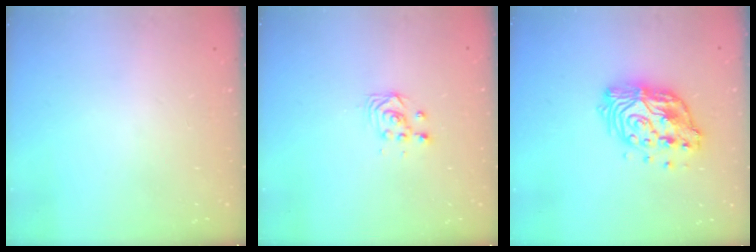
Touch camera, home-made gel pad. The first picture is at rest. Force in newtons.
{"total": 3.4, "press": 3.4, "slide": 0.2}
{"total": 14.1, "press": 14.1, "slide": 1.1}